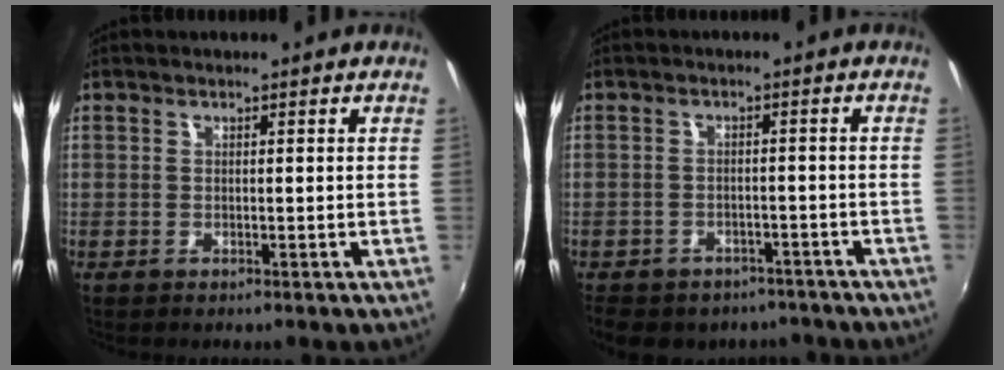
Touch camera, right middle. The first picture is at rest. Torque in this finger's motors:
{"motor_torque": [1.08, -1.06, 0.26, 0.07]}